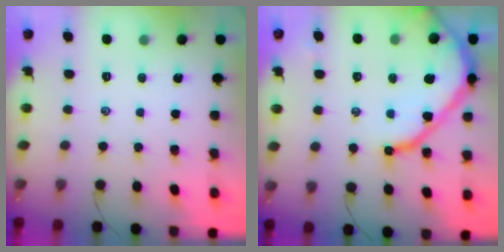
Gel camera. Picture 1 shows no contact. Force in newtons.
{"total": 13.0, "press": 12.9, "slide": 1.6}